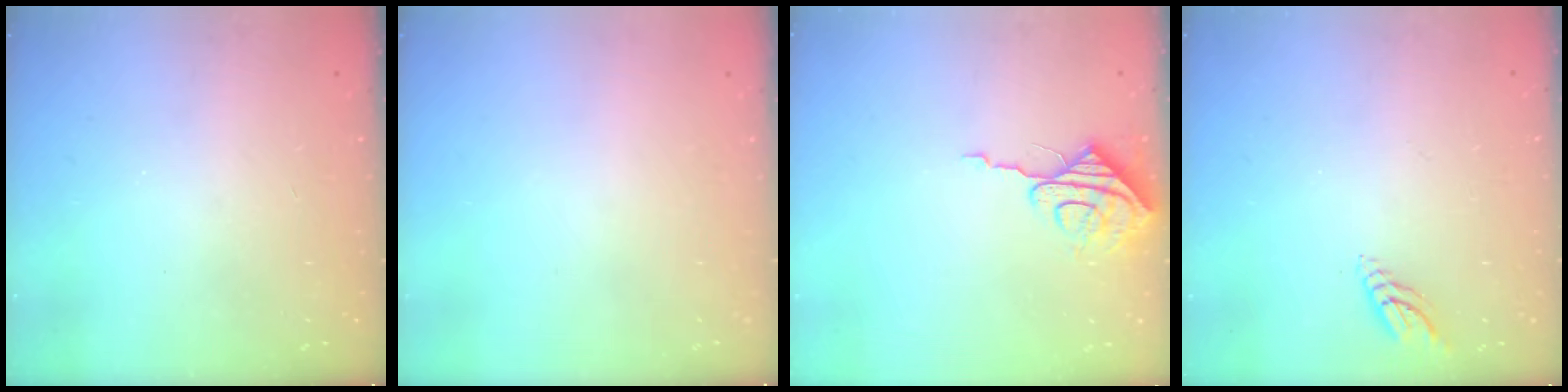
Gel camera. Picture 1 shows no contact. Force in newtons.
{"total": 0.0}
{"total": 7.9, "press": 7.9, "slide": 0.6}
{"total": 5.0, "press": 5.0, "slide": 0.5}